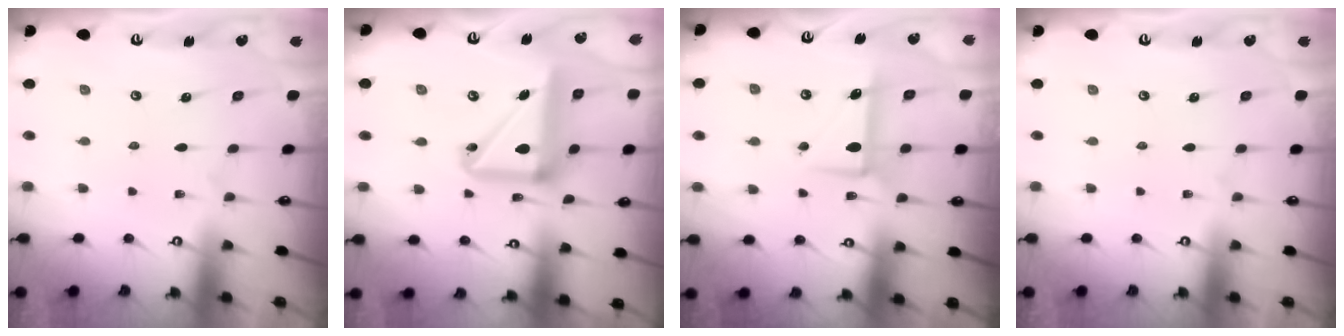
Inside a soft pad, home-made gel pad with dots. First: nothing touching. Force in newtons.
{"total": 16.4, "press": 16.3, "slide": 2.0}
{"total": 7.7, "press": 7.7, "slide": 1.0}
{"total": 0.0}